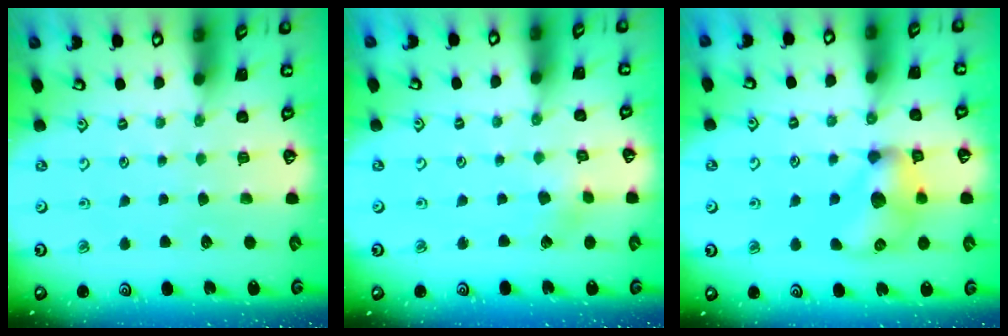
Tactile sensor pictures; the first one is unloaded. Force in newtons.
{"total": 2.5, "press": 2.4, "slide": 0.2}
{"total": 14.3, "press": 14.3, "slide": 1.0}